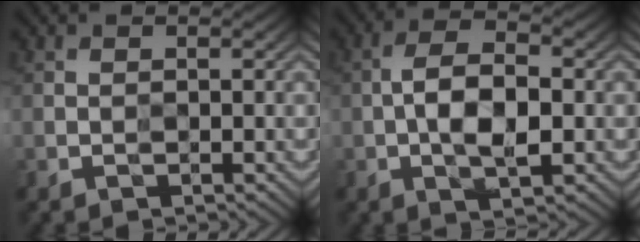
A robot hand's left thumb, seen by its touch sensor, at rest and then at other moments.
{"total": 6.8, "force": [-1.0, 3.1, 5.9], "torque": [-0.115, 0.003, -0.021]}